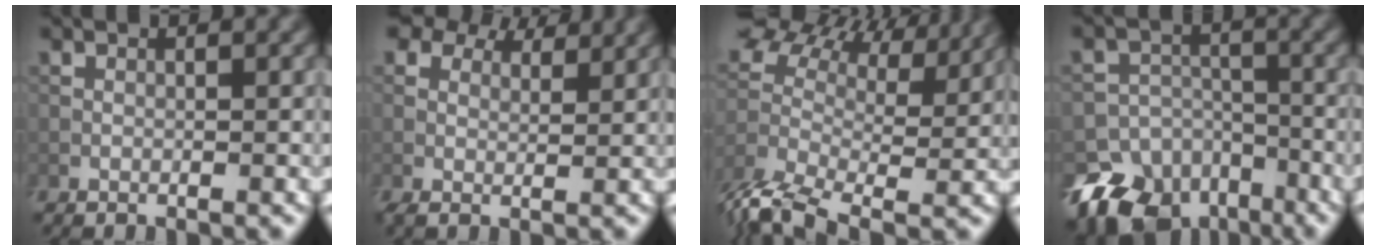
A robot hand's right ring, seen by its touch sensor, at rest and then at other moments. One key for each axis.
{"total": 6.7, "fx": 4.9, "fy": 3.4, "fz": 3.1, "tx": -0.066, "ty": 0.007, "tz": 0.071}
{"total": 9.6, "fx": 0.5, "fy": 5.6, "fz": 7.8, "tx": -0.189, "ty": 0.002, "tz": 0.008}
{"total": 15.3, "fx": -10.9, "fy": 10.1, "fz": 3.6, "tx": -0.078, "ty": -0.053, "tz": -0.171}